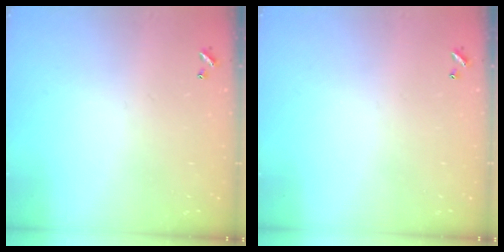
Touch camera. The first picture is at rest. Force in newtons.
{"total": 0.0}